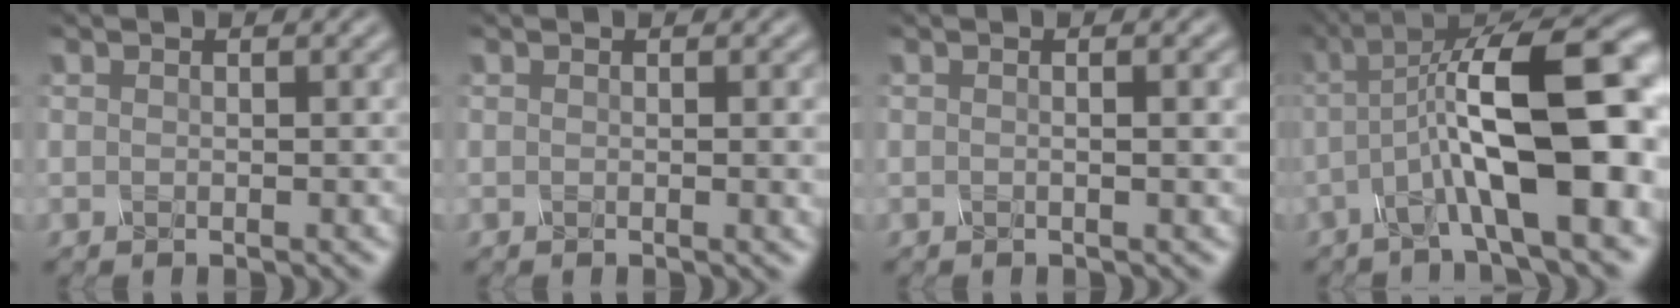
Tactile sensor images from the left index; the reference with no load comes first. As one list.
[{"total": 1.4, "force": [0.0, 0.4, 1.4], "torque": [-0.013, 0.001, -0.003]}, {"total": 2.3, "force": [0.1, 0.9, 2.1], "torque": [-0.021, 0.003, -0.010]}, {"total": 10.9, "force": [-1.6, 2.8, 10.4], "torque": [-0.170, 0.015, -0.031]}]